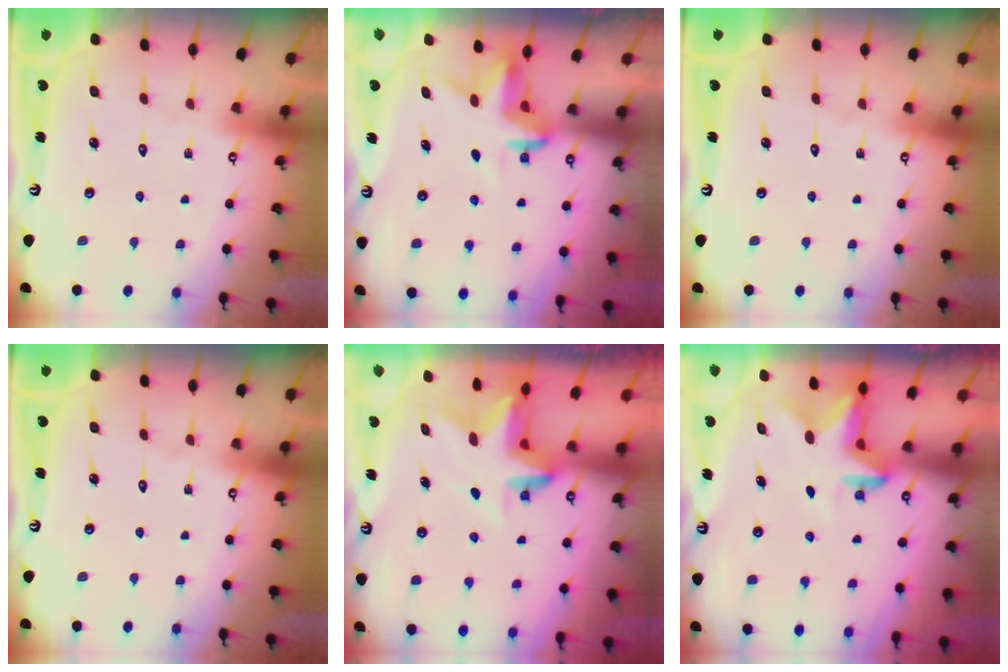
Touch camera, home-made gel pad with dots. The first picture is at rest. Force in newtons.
{"total": 3.5, "press": 3.5, "slide": 0.2}
{"total": 0.0}
{"total": 0.0}
{"total": 4.6, "press": 4.6, "slide": 0.2}
{"total": 2.9, "press": 2.8, "slide": 0.6}